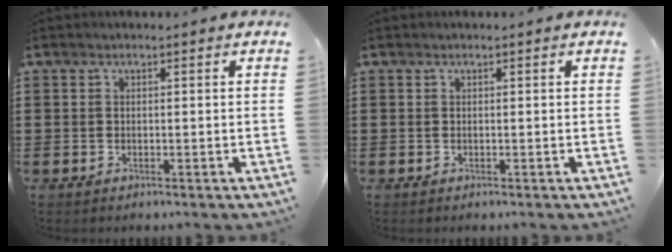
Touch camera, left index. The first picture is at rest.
{"total": 0.0}